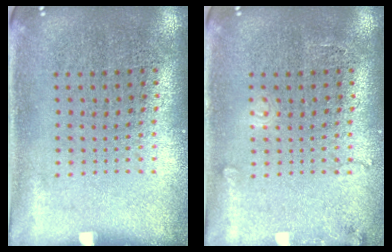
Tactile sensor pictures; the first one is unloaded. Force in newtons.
{"total": 1.3, "press": 1.3, "slide": 0.1}